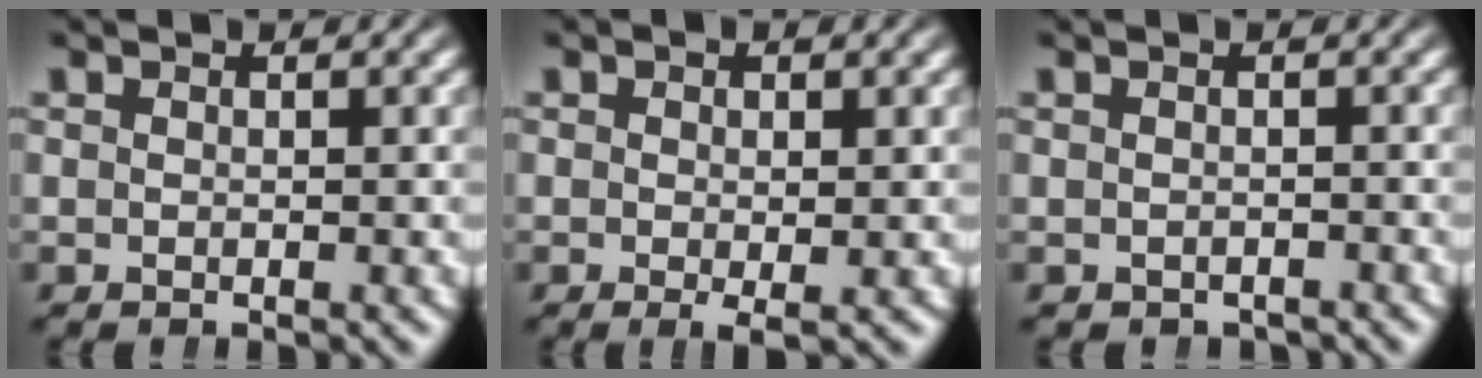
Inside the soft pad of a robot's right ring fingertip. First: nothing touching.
{"total": 1.4, "force": [-0.1, 0.3, 1.3], "torque": [-0.021, -0.002, -0.002]}
{"total": 1.4, "force": [-1.3, 0.6, -0.1], "torque": [-0.002, -0.011, -0.015]}